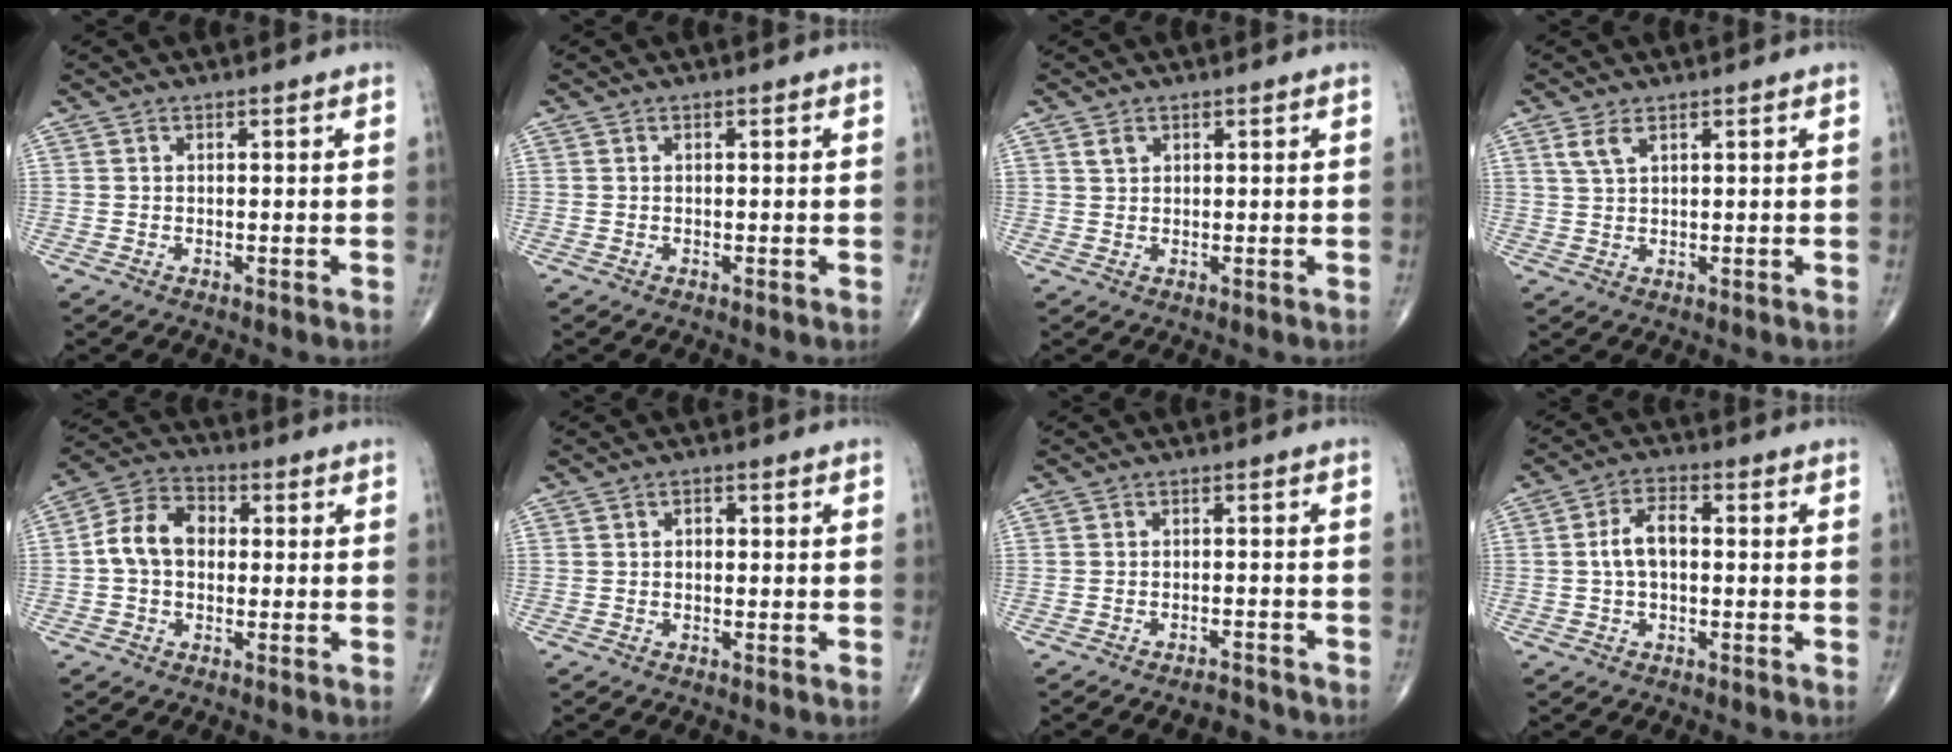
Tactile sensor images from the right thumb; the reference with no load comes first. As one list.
[{"total": 0.0}, {"total": 1.8, "force": [1.0, 1.3, 0.9], "torque": [-0.010, -0.002, 0.019]}, {"total": 2.9, "force": [1.7, 1.2, 2.1], "torque": [-0.045, 0.001, 0.041]}, {"total": 8.8, "force": [0.0, 6.4, 5.9], "torque": [-0.099, 0.030, -0.012]}, {"total": 1.4, "force": [0.0, 1.0, 1.0], "torque": [-0.010, 0.007, -0.003]}, {"total": 2.8, "force": [-2.7, 0.8, 0.5], "torque": [-0.016, 0.015, -0.039]}, {"total": 5.7, "force": [-0.1, 3.1, 4.8], "torque": [-0.095, 0.021, -0.008]}]